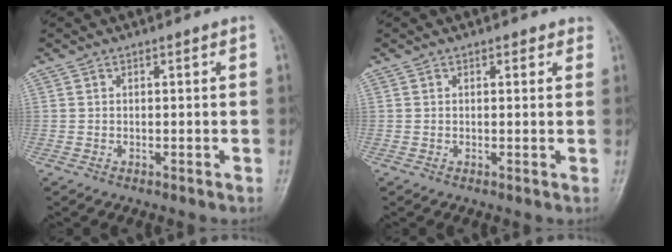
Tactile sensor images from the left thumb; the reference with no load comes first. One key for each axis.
{"total": 1.4, "fx": 0.9, "fy": 0.9, "fz": 0.7, "tx": 0.004, "ty": -0.002, "tz": 0.006}